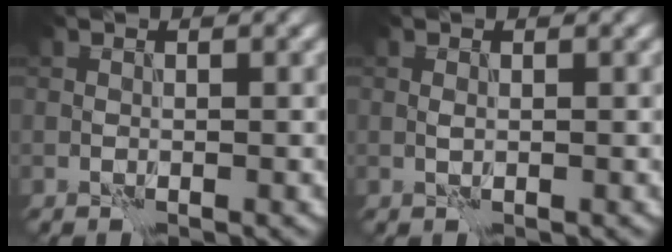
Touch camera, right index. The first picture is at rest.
{"total": 0.0}